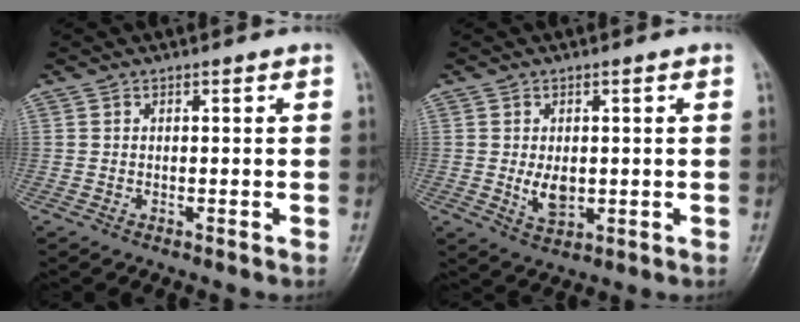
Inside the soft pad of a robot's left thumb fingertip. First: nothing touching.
{"total": 4.6, "force": [-0.1, 2.9, 3.6], "torque": [-0.051, -0.008, 0.007]}